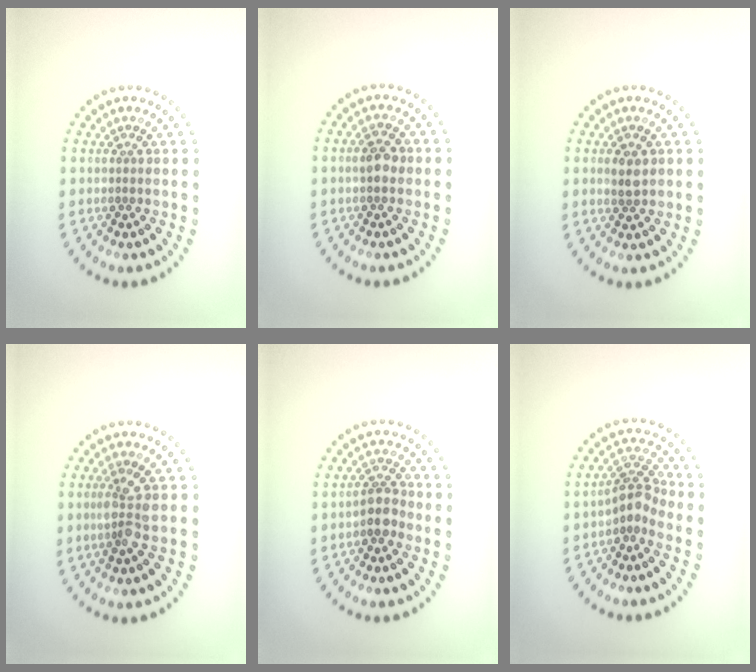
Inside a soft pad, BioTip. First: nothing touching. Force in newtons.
{"total": 1.9, "press": 1.9, "slide": 0.2}
{"total": 1.8, "press": 1.8, "slide": 0.3}
{"total": 2.6, "press": 2.2, "slide": 1.4}
{"total": 2.2, "press": 1.9, "slide": 1.2}
{"total": 2.7, "press": 2.1, "slide": 1.7}